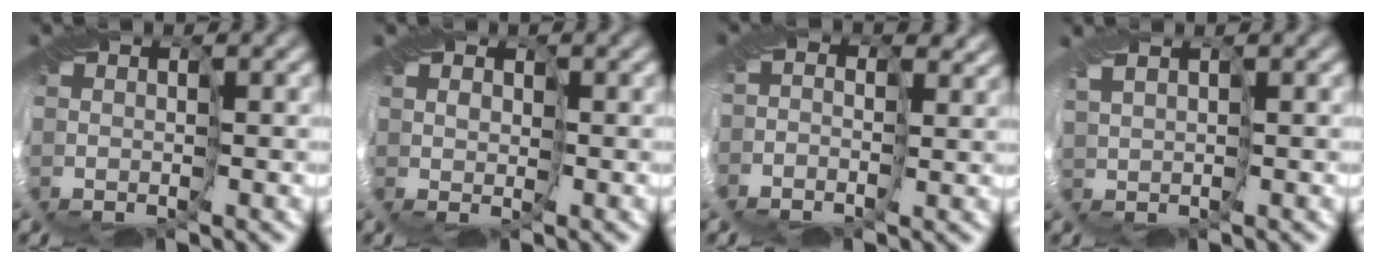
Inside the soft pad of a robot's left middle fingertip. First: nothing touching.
{"total": 1.3, "force": [0.3, 1.1, 0.6], "torque": [-0.008, 0.002, 0.003]}
{"total": 4.4, "force": [1.6, 3.5, 2.3], "torque": [-0.044, 0.015, 0.021]}
{"total": 1.3, "force": [0.6, 0.3, 1.1], "torque": [-0.032, 0.005, 0.015]}